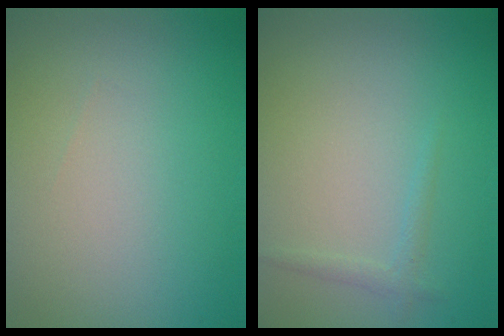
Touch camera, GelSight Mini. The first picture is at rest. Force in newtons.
{"total": 0.9, "press": 0.9, "slide": 0.1}